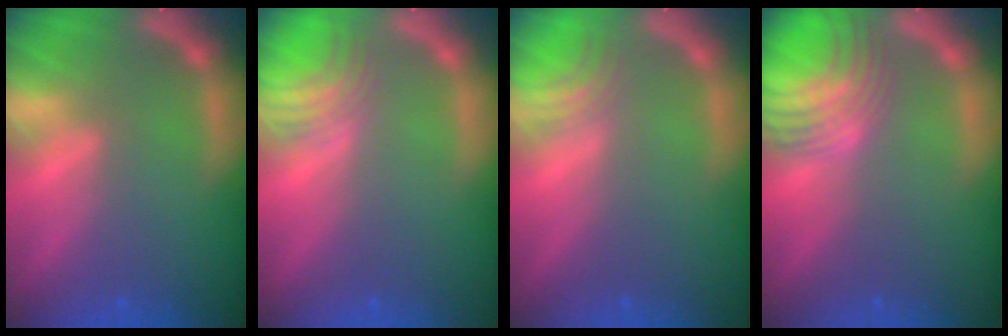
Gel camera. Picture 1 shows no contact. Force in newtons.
{"total": 3.9}
{"total": 2.5}
{"total": 8.5}